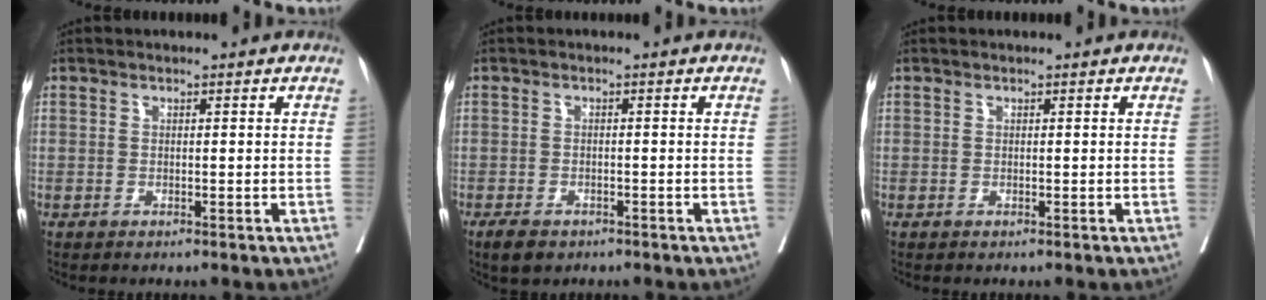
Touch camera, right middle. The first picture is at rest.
{"total": 3.5, "force": [-2.6, 1.7, 1.7], "torque": [-0.029, -0.003, -0.036]}
{"total": 0.0}